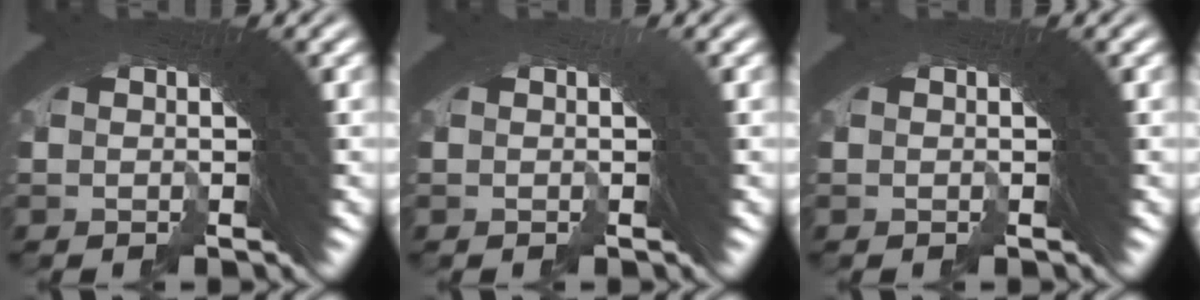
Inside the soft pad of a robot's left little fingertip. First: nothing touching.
{"total": 0.6, "force": [-0.4, -0.3, -0.3], "torque": [-0.002, 0.000, -0.004]}
{"total": 0.0}